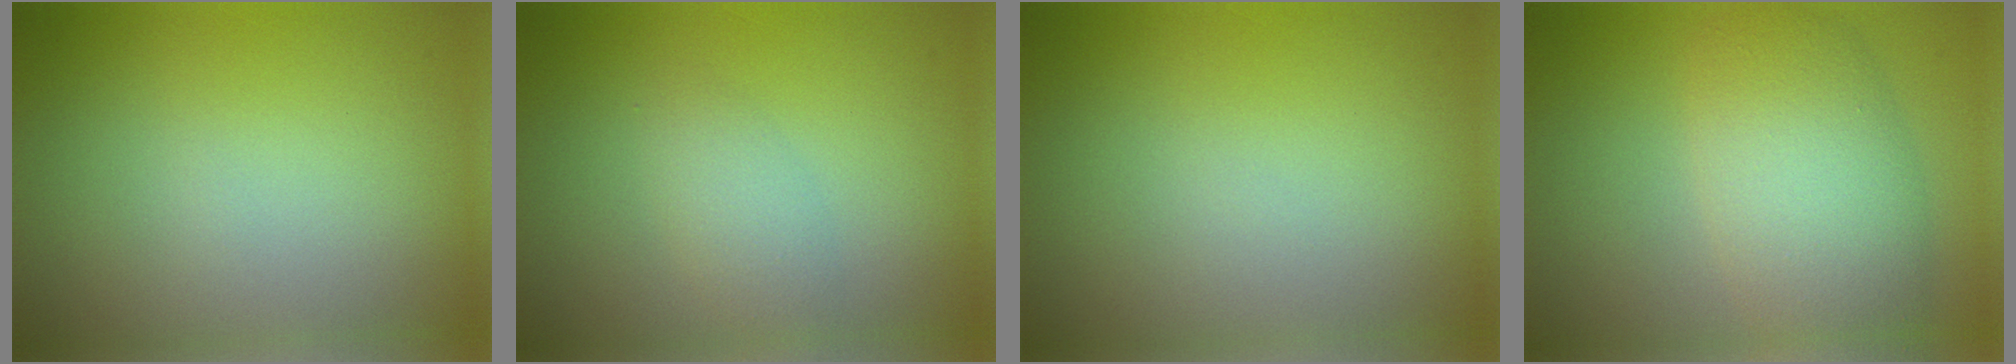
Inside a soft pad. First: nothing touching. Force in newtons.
{"total": 1.9, "press": 1.9, "slide": 0.1}
{"total": 0.0}
{"total": 6.6, "press": 6.6, "slide": 0.4}